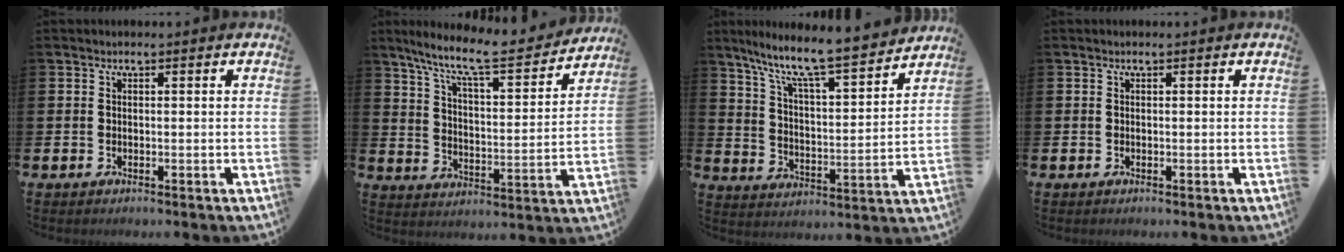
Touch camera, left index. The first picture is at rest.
{"total": 9.7, "force": [8.4, 1.4, 4.7], "torque": [-0.120, -0.055, 0.139]}
{"total": 9.7, "force": [8.7, 0.6, 4.2], "torque": [-0.113, -0.066, 0.142]}
{"total": 0.0}